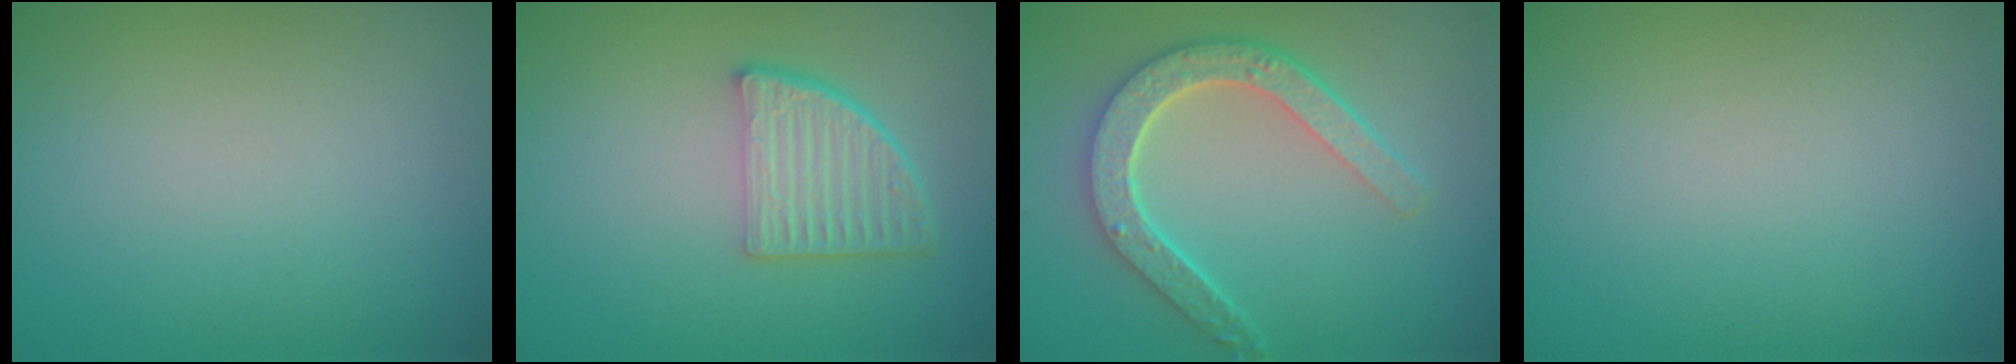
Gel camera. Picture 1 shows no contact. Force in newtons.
{"total": 4.7, "press": 3.3, "slide": 3.3}
{"total": 4.8, "press": 3.7, "slide": 3.0}
{"total": 0.0}